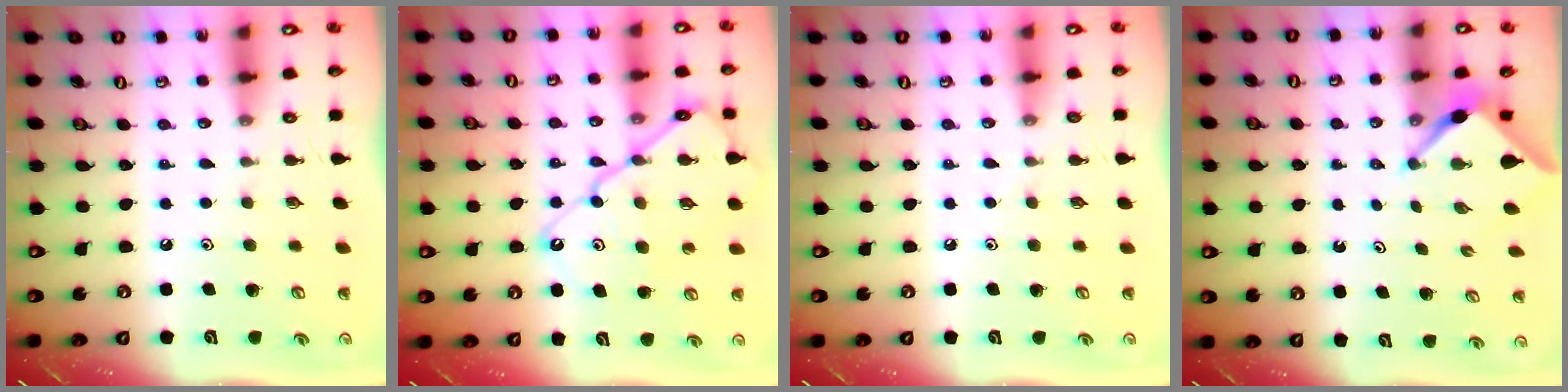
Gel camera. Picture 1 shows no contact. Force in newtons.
{"total": 14.2, "press": 14.1, "slide": 1.3}
{"total": 2.6, "press": 2.6, "slide": 0.4}
{"total": 3.8, "press": 3.8, "slide": 0.3}